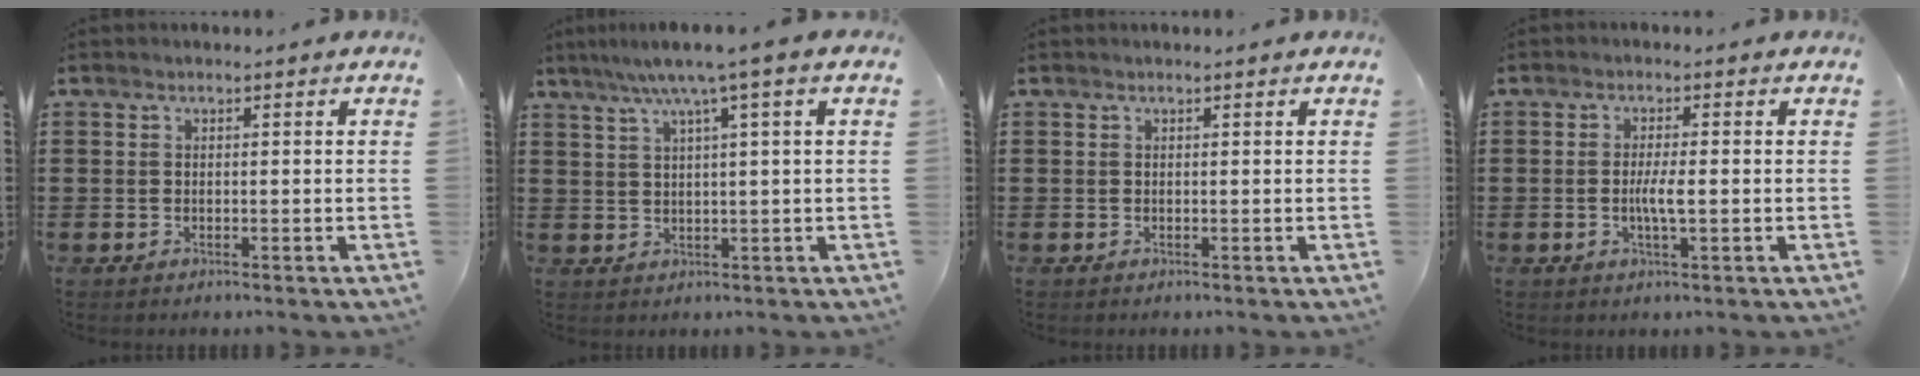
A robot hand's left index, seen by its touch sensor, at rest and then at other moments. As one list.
[{"total": 5.3, "force": [2.8, -0.4, 4.4], "torque": [-0.094, -0.001, 0.043]}, {"total": 0.0}, {"total": 3.3, "force": [-0.5, 0.5, 3.3], "torque": [-0.066, -0.005, -0.011]}]